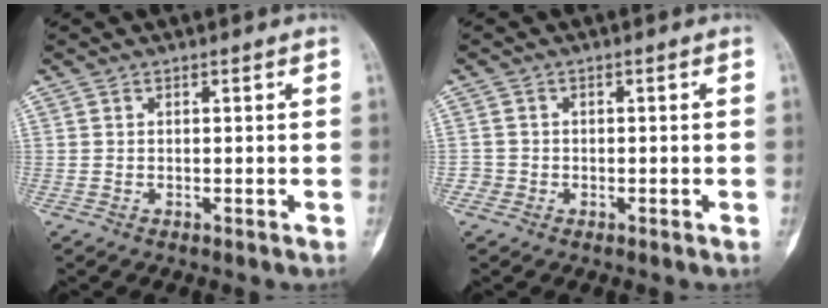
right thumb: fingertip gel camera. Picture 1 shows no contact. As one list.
[{"total": 1.6, "force": [-0.7, 1.5, -0.2], "torque": [0.016, 0.006, -0.021]}]